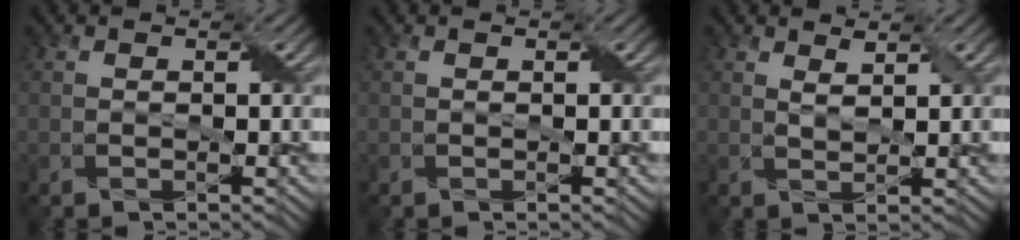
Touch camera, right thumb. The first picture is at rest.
{"total": 0.0}
{"total": 1.4, "force": [1.1, 0.3, 0.8], "torque": [-0.024, -0.002, 0.023]}